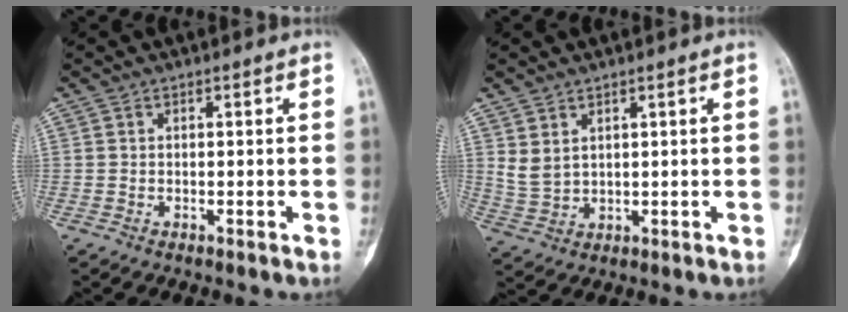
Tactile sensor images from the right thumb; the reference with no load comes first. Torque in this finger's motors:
{"motor_torque": [0.00, 0.01, 0.03, 0.00, 0.01]}